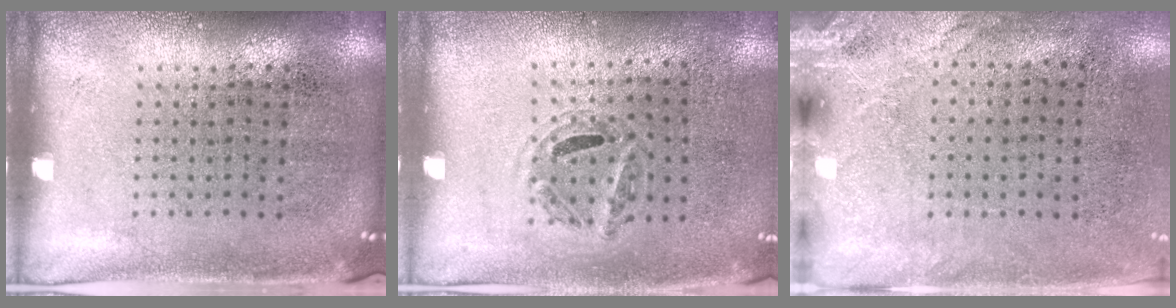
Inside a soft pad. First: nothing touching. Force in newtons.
{"total": 1.0, "press": 0.7, "slide": 0.8}
{"total": 2.6, "press": 2.0, "slide": 1.6}